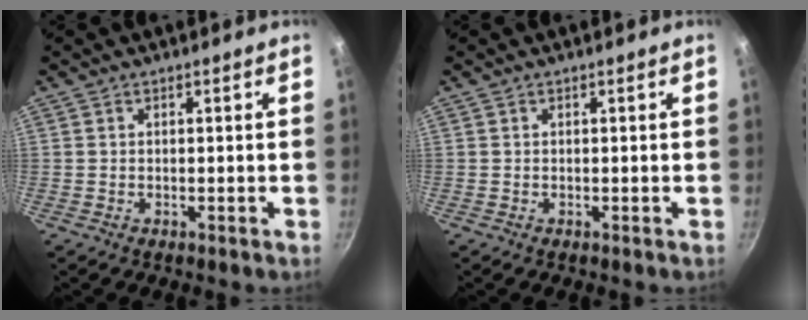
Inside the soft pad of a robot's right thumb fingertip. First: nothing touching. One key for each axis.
{"total": 0.0}